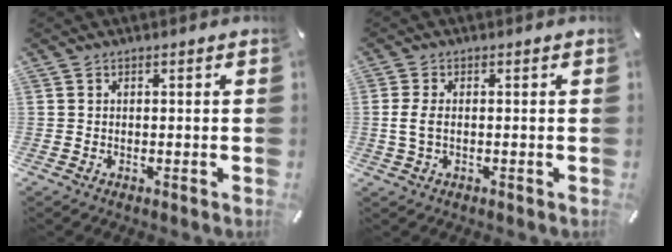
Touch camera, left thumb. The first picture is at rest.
{"total": 3.7, "force": [-0.2, 1.9, 3.2], "torque": [-0.073, 0.000, -0.006]}